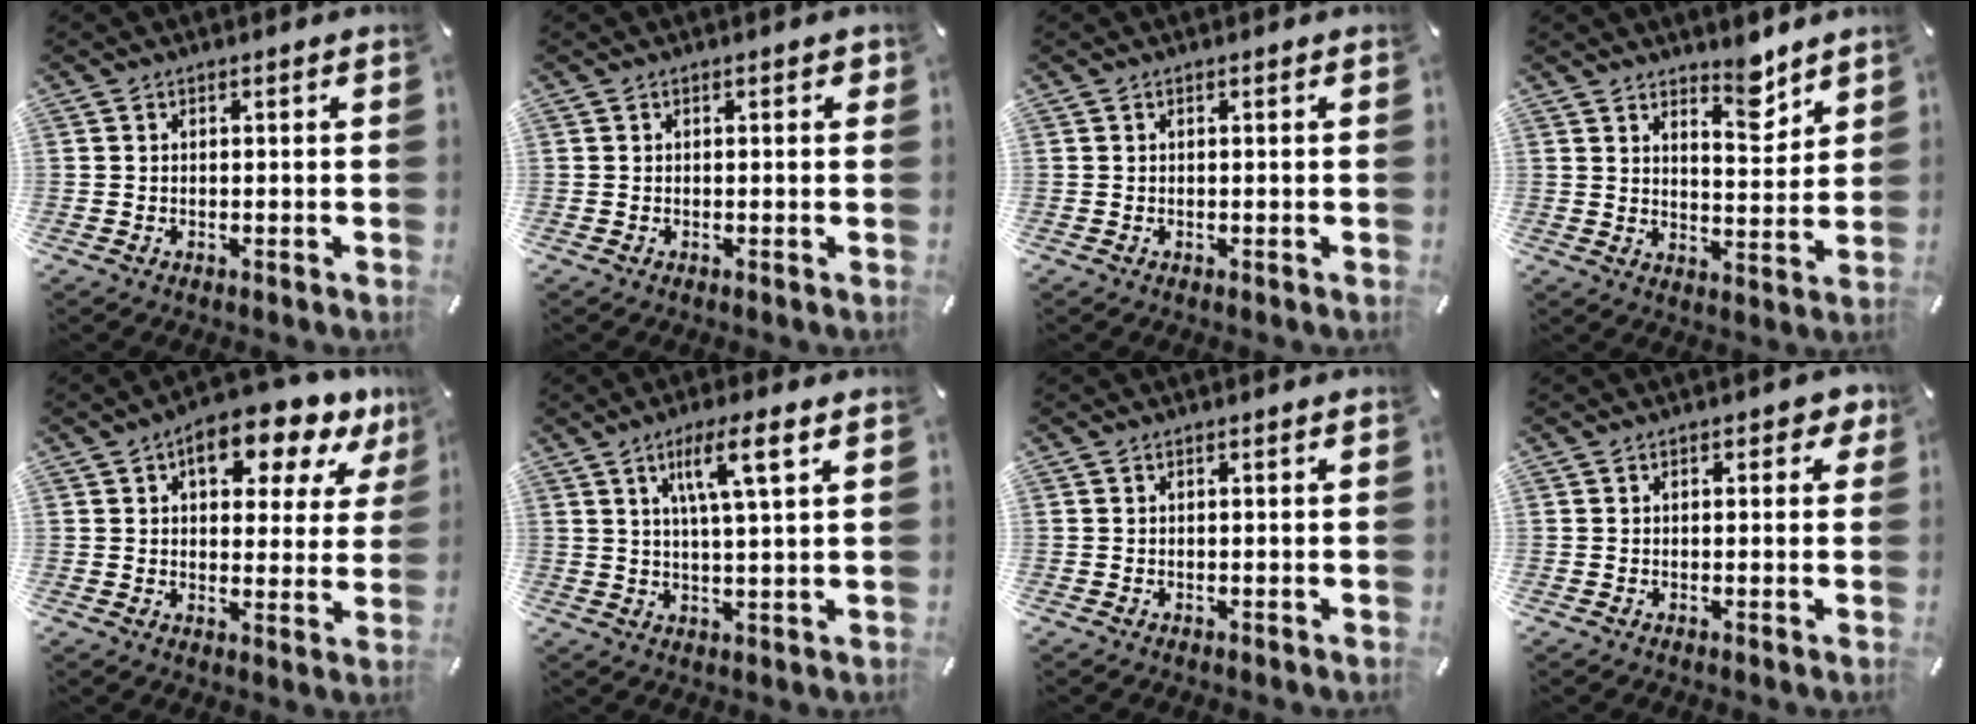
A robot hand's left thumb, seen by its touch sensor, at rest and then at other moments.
{"total": 0.6, "force": [0.1, 0.4, 0.4], "torque": [-0.008, 0.004, 0.001]}
{"total": 0.0}
{"total": 7.5, "force": [6.2, 2.9, 3.1], "torque": [-0.016, -0.056, 0.103]}
{"total": 12.3, "force": [7.2, 6.3, 7.7], "torque": [-0.090, -0.038, 0.117]}
{"total": 8.8, "force": [3.9, 0.9, 7.8], "torque": [-0.144, -0.004, 0.061]}
{"total": 0.0}
{"total": 2.6, "force": [0.6, 1.5, 2.0], "torque": [-0.024, 0.001, 0.006]}